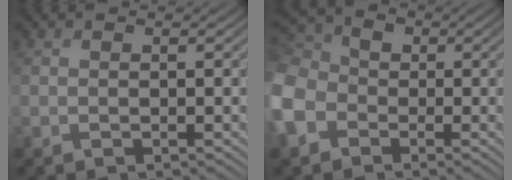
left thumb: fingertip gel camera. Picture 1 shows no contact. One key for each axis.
{"total": 9.1, "fx": -3.0, "fy": 7.3, "fz": 4.7, "tx": -0.165, "ty": -0.009, "tz": -0.077}